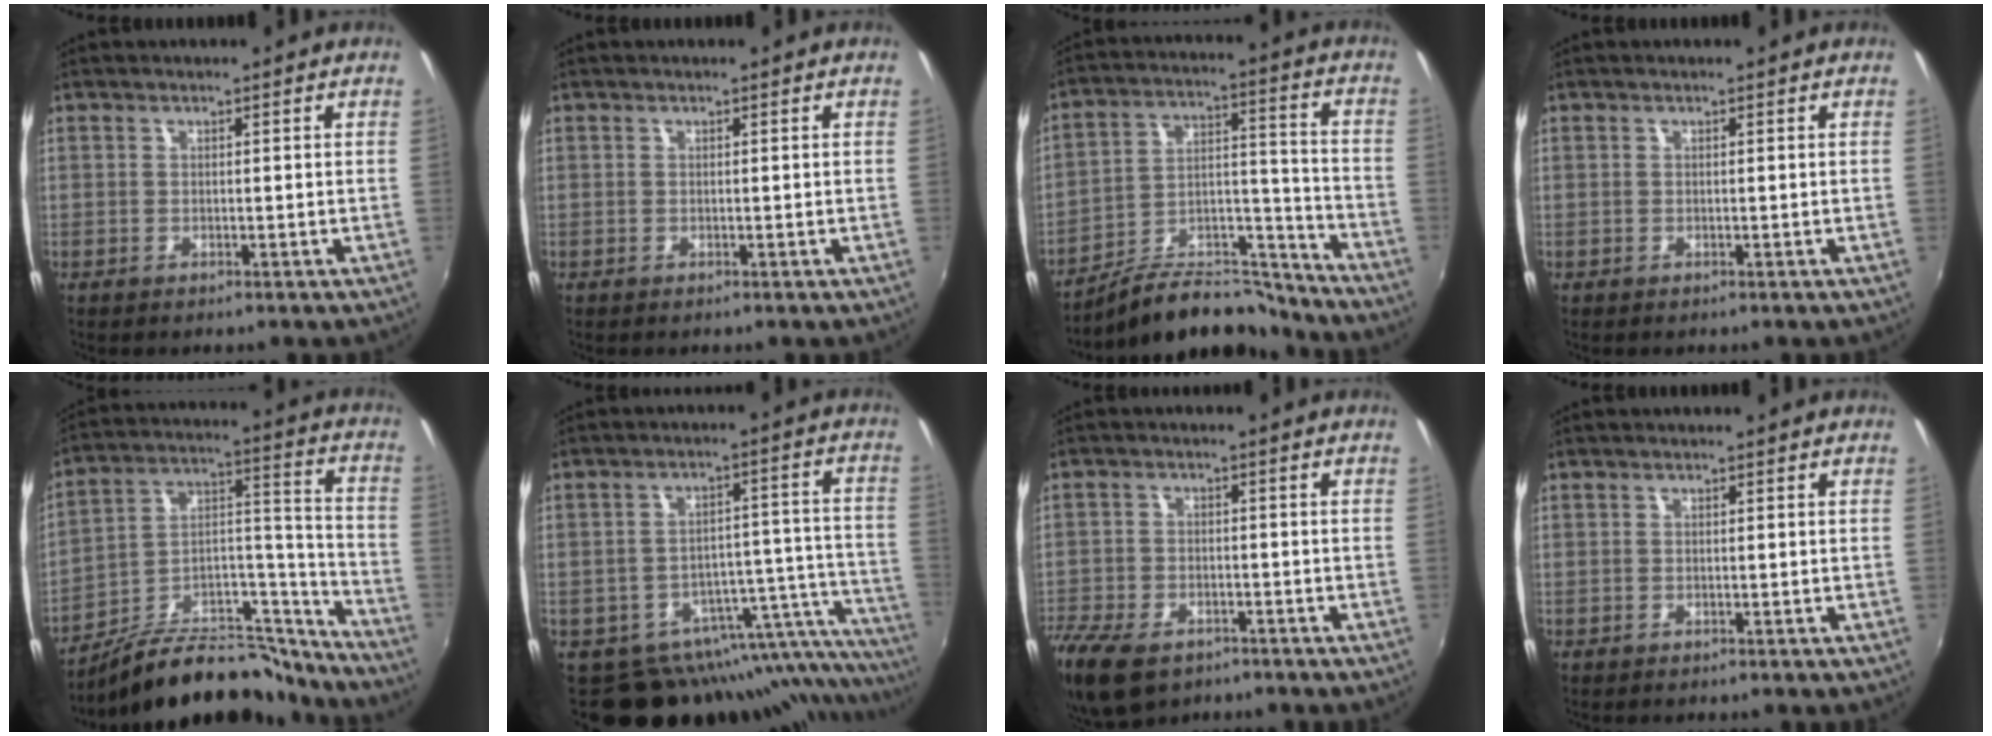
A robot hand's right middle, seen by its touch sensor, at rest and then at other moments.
{"total": 0.0}
{"total": 16.2, "force": [-14.4, 4.8, 5.5], "torque": [-0.086, 0.036, -0.226]}
{"total": 0.0}
{"total": 22.8, "force": [-19.2, 7.6, 9.7], "torque": [-0.129, 0.054, -0.285]}
{"total": 22.5, "force": [-17.3, 9.5, 10.7], "torque": [-0.109, 0.007, -0.220]}
{"total": 14.6, "force": [-9.5, 8.2, 7.5], "torque": [-0.204, -0.040, -0.169]}
{"total": 0.0}